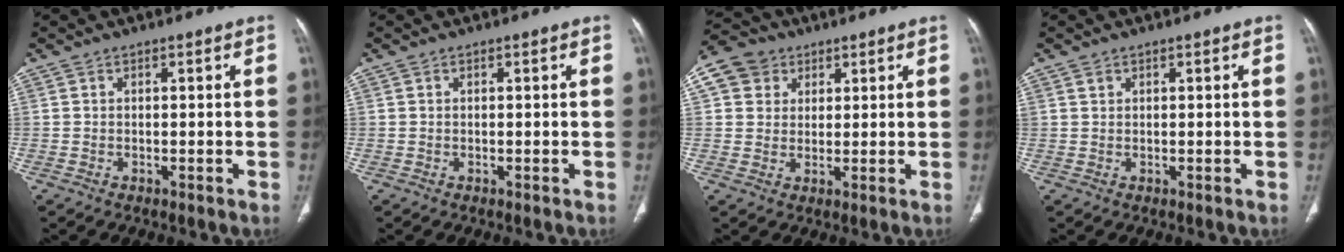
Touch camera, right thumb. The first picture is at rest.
{"total": 0.0}
{"total": 8.2, "force": [3.3, 7.1, 2.6], "torque": [-0.038, 0.010, 0.058]}
{"total": 0.7, "force": [0.5, 0.3, 0.3], "torque": [-0.003, 0.001, 0.012]}